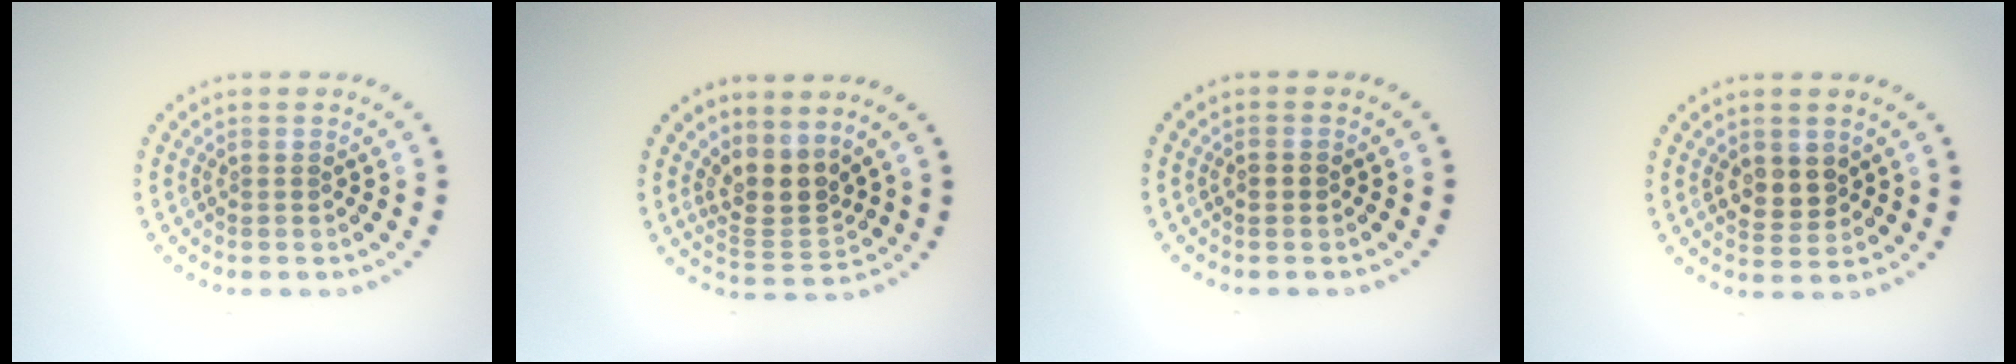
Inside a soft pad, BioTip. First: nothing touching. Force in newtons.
{"total": 3.4, "press": 2.6, "slide": 2.1}
{"total": 1.2, "press": 1.2, "slide": 0.1}
{"total": 2.6, "press": 2.5, "slide": 0.6}